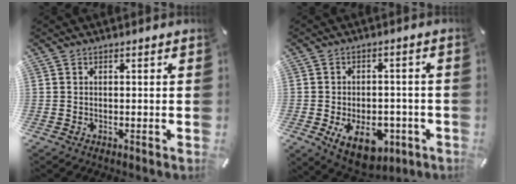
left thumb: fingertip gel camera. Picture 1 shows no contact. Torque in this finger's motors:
{"motor_torque": [-0.42, 1.68, 0.26, 0.04, 0.10]}